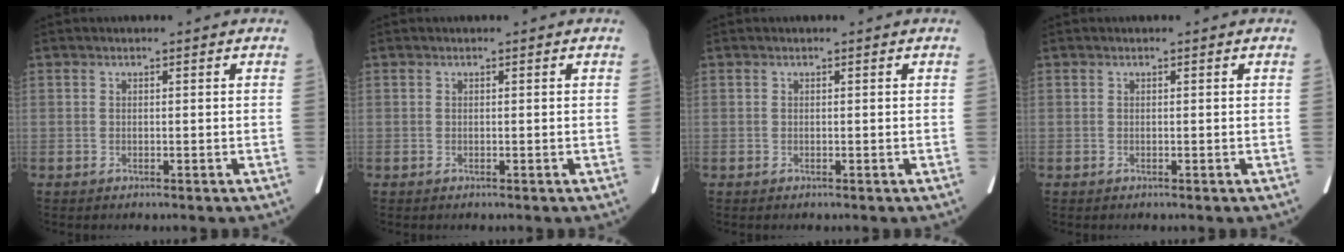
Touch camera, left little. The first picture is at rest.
{"total": 0.0}
{"total": 0.0}
{"total": 0.0}